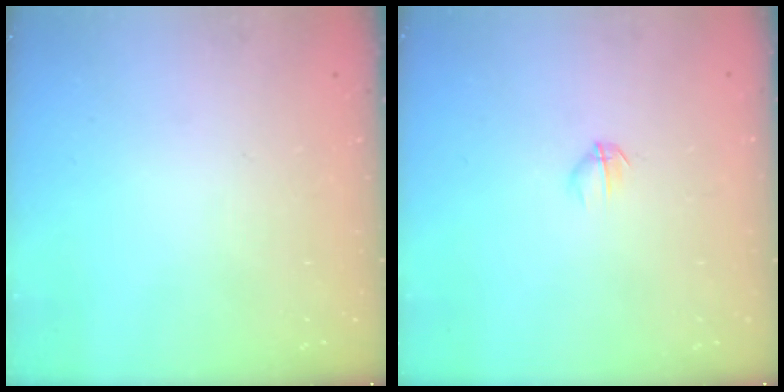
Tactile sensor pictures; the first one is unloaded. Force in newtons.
{"total": 2.7, "press": 2.6, "slide": 0.8}